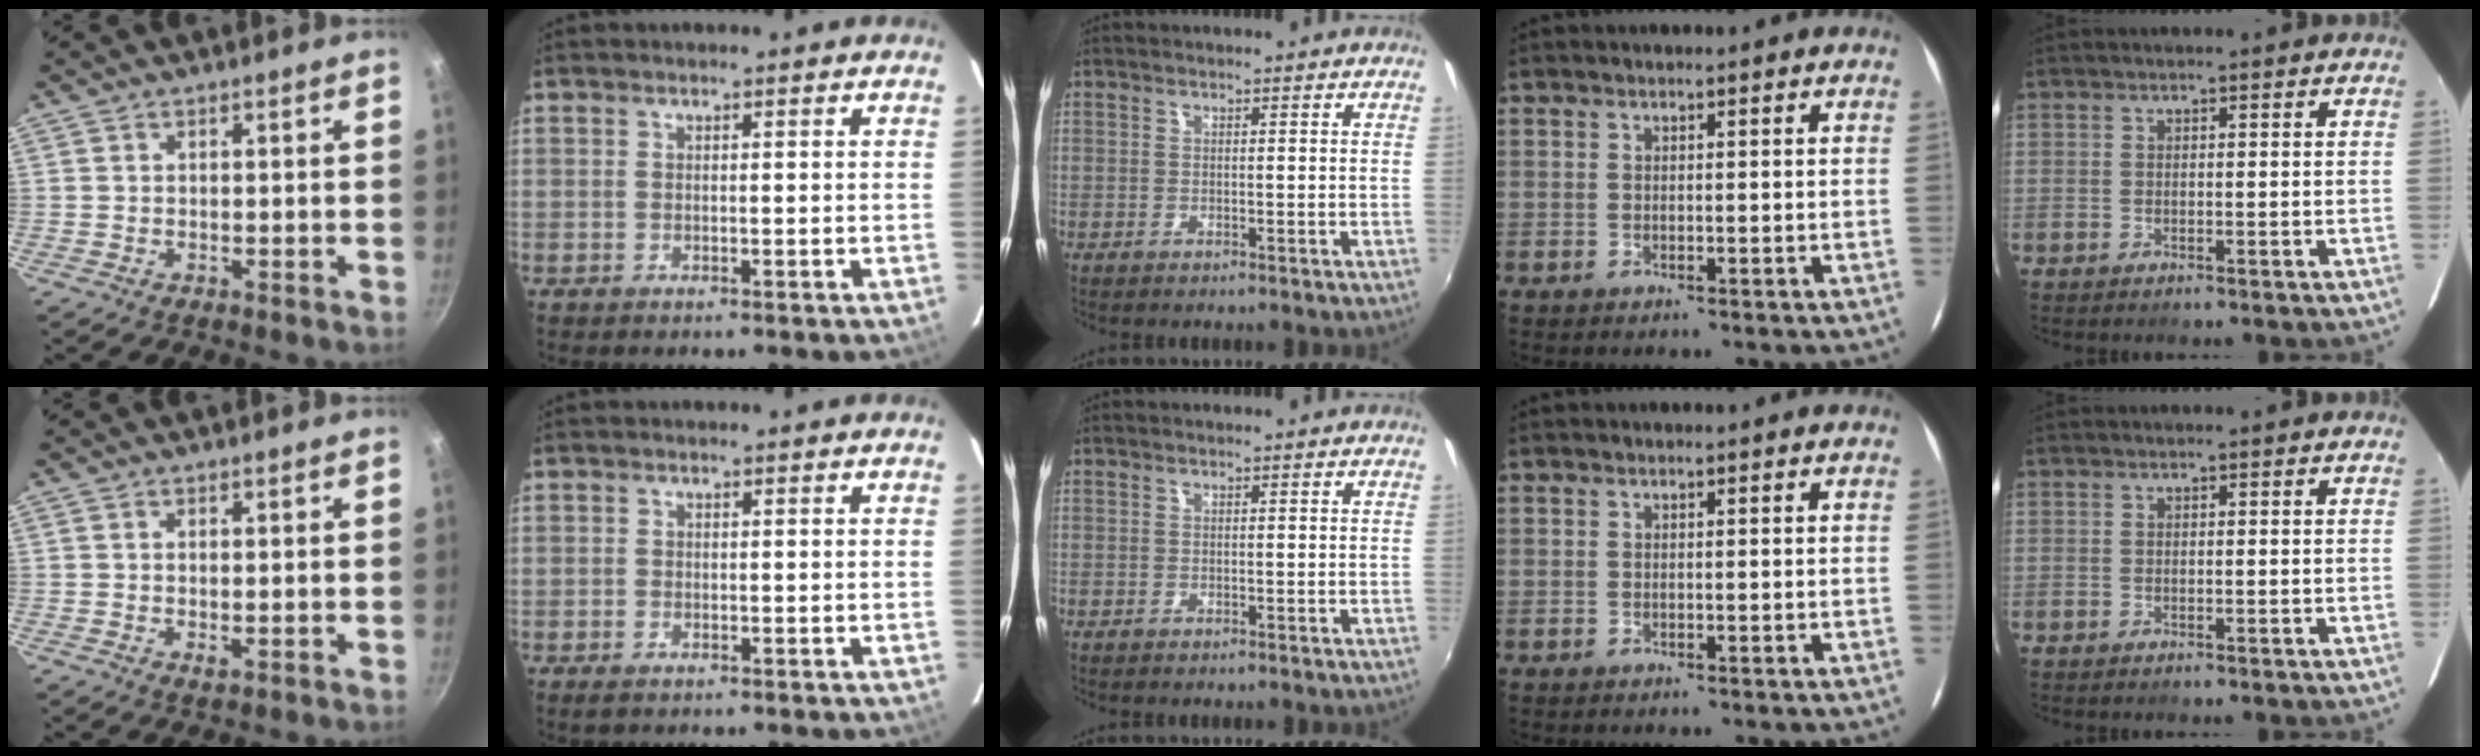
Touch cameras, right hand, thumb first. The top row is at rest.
{"thumb": {"total": 1.2, "force": [-0.1, 0.5, 1.0], "torque": [-0.020, -0.002, 0.000]}, "index": {"total": 1.5, "force": [-1.0, 0.9, 0.7], "torque": [-0.012, -0.004, -0.019]}}